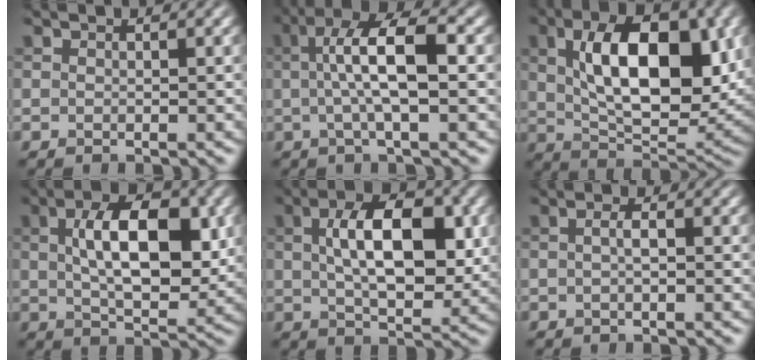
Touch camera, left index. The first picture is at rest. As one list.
[{"total": 7.0, "force": [0.7, 1.8, 6.7], "torque": [-0.113, 0.013, 0.005]}, {"total": 11.9, "force": [2.5, 5.9, 10.1], "torque": [-0.157, -0.001, 0.044]}, {"total": 9.2, "force": [1.7, 4.3, 7.9], "torque": [-0.126, 0.005, 0.028]}, {"total": 9.1, "force": [1.7, 4.3, 7.8], "torque": [-0.125, 0.008, 0.026]}, {"total": 1.2, "force": [0.0, 0.2, 1.2], "torque": [-0.023, 0.002, -0.001]}]